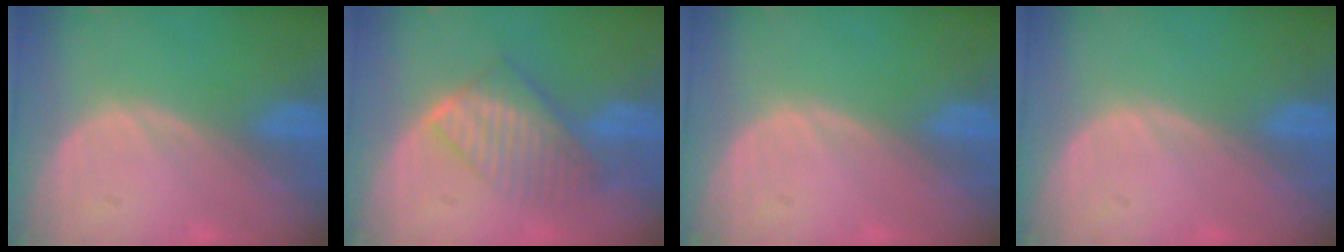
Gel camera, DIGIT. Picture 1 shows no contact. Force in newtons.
{"total": 7.2, "press": 6.6, "slide": 2.9}
{"total": 0.0}
{"total": 0.0}